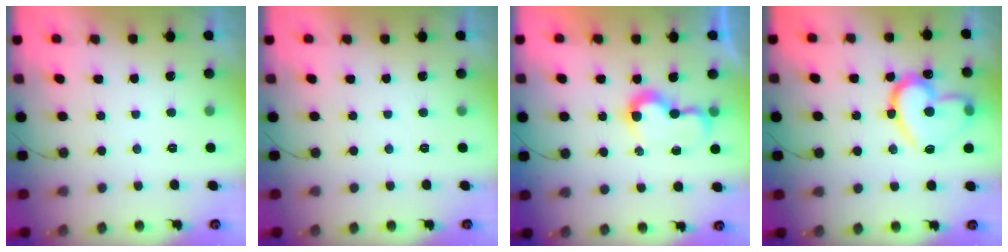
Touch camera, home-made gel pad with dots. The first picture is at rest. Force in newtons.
{"total": 2.0, "press": 2.0, "slide": 0.1}
{"total": 7.2, "press": 7.2, "slide": 0.2}
{"total": 19.4, "press": 19.3, "slide": 1.7}